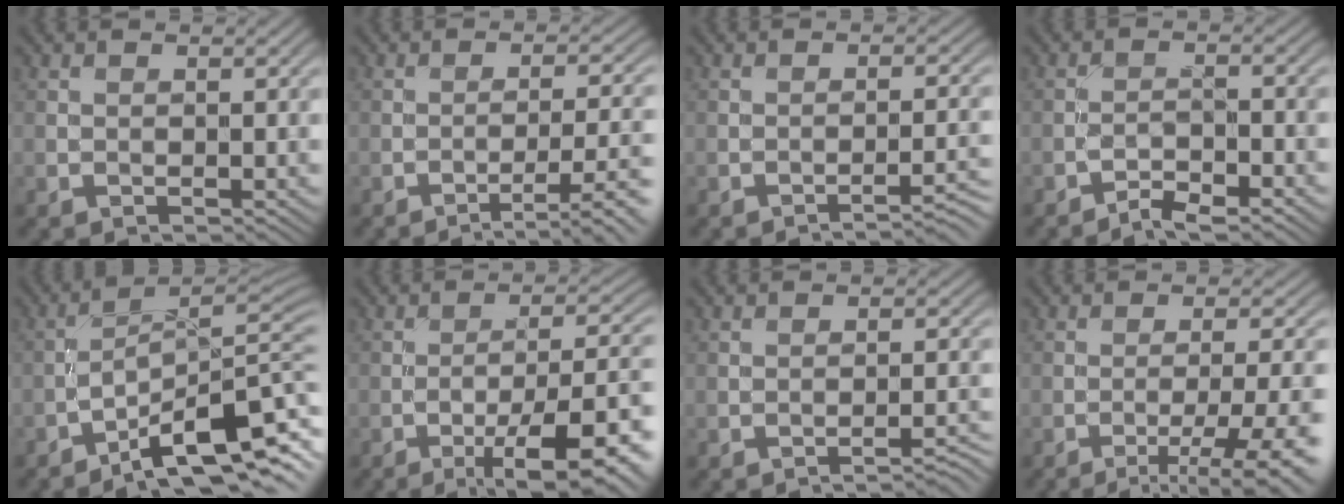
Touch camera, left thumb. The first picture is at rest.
{"total": 6.1, "force": [-3.4, 1.3, 4.9], "torque": [-0.080, 0.001, -0.045]}
{"total": 3.7, "force": [-2.7, 0.4, 2.5], "torque": [-0.037, 0.011, -0.046]}
{"total": 3.3, "force": [-2.9, 0.5, 1.6], "torque": [-0.031, 0.005, -0.056]}
{"total": 11.6, "force": [-7.5, 2.4, 8.5], "torque": [-0.137, -0.001, -0.125]}
{"total": 12.7, "force": [-6.5, 3.3, 10.4], "torque": [-0.153, 0.007, -0.090]}
{"total": 3.0, "force": [-2.5, 0.2, 1.7], "torque": [-0.026, 0.011, -0.041]}
{"total": 9.9, "force": [-5.8, 2.1, 7.8], "torque": [-0.121, -0.003, -0.071]}